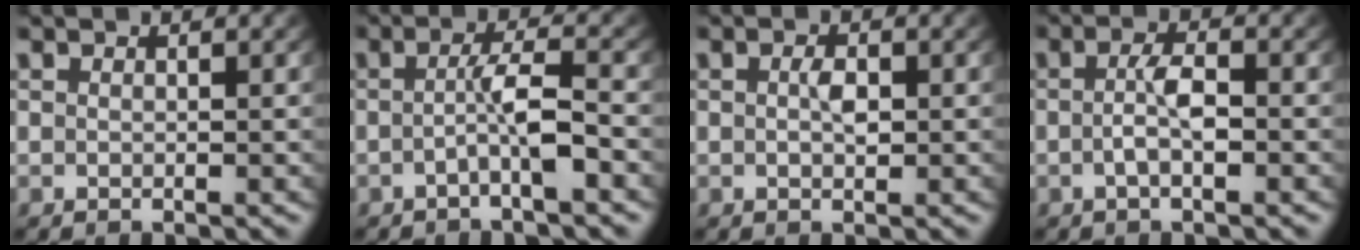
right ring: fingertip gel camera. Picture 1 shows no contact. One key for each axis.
{"total": 3.0, "fx": -1.4, "fy": 0.0, "fz": 2.7, "tx": -0.050, "ty": -0.007, "tz": -0.020}
{"total": 1.4, "fx": -0.1, "fy": 0.6, "fz": 1.2, "tx": -0.030, "ty": -0.012, "tz": 0.003}
{"total": 2.7, "fx": -0.9, "fy": 0.6, "fz": 2.5, "tx": -0.049, "ty": -0.006, "tz": -0.012}